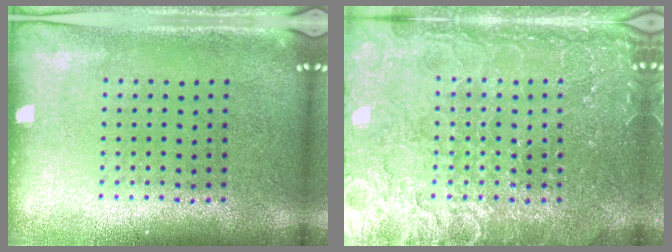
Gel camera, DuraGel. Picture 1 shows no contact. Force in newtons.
{"total": 3.7, "press": 3.7, "slide": 0.5}